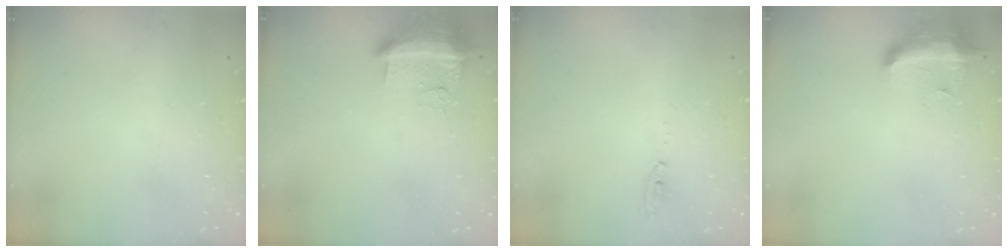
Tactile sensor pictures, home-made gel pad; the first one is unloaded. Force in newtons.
{"total": 11.3, "press": 10.3, "slide": 4.7}
{"total": 4.1, "press": 3.1, "slide": 2.6}
{"total": 12.2, "press": 9.7, "slide": 7.4}